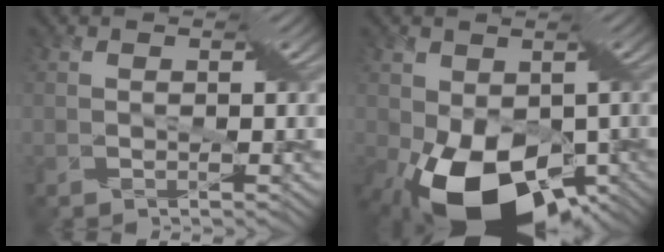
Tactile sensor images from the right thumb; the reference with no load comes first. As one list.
[{"total": 16.5, "force": [-5.8, 10.2, 11.6], "torque": [-0.196, -0.033, -0.083]}]